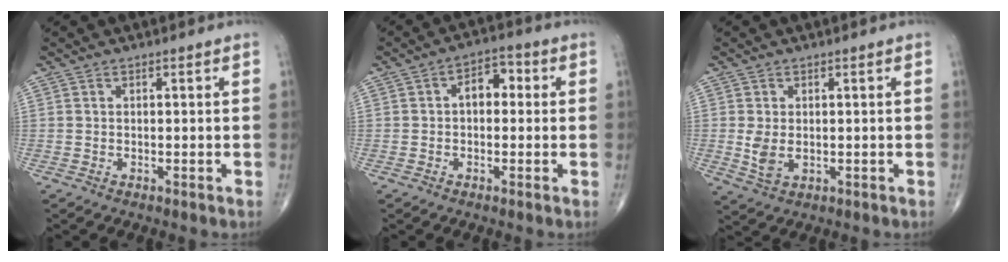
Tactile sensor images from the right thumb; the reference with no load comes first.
{"total": 5.3, "force": [0.4, 3.5, 4.1], "torque": [-0.038, 0.022, -0.006]}
{"total": 4.0, "force": [-0.2, 2.7, 3.0], "torque": [-0.059, -0.008, 0.004]}